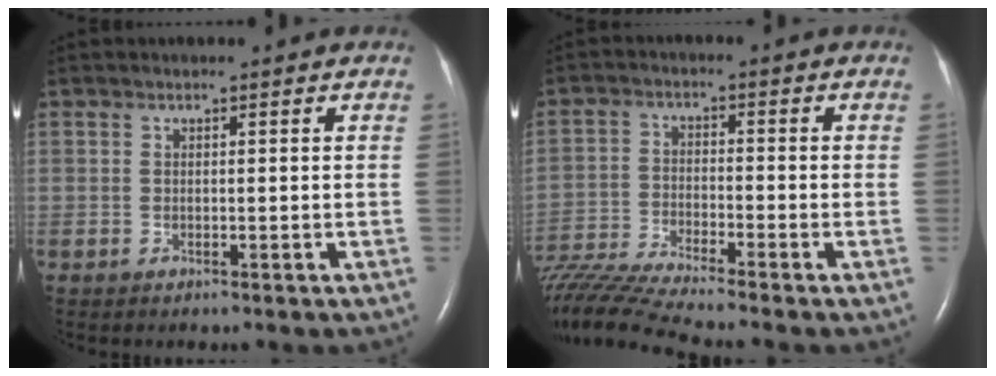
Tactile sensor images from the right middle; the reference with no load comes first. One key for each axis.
{"total": 10.1, "fx": -9.0, "fy": -1.9, "fz": 4.2, "tx": -0.077, "ty": -0.025, "tz": -0.164}